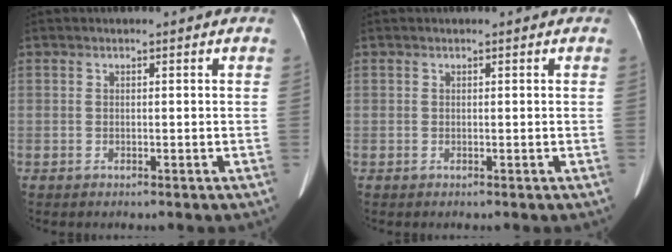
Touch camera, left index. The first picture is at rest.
{"total": 0.0}